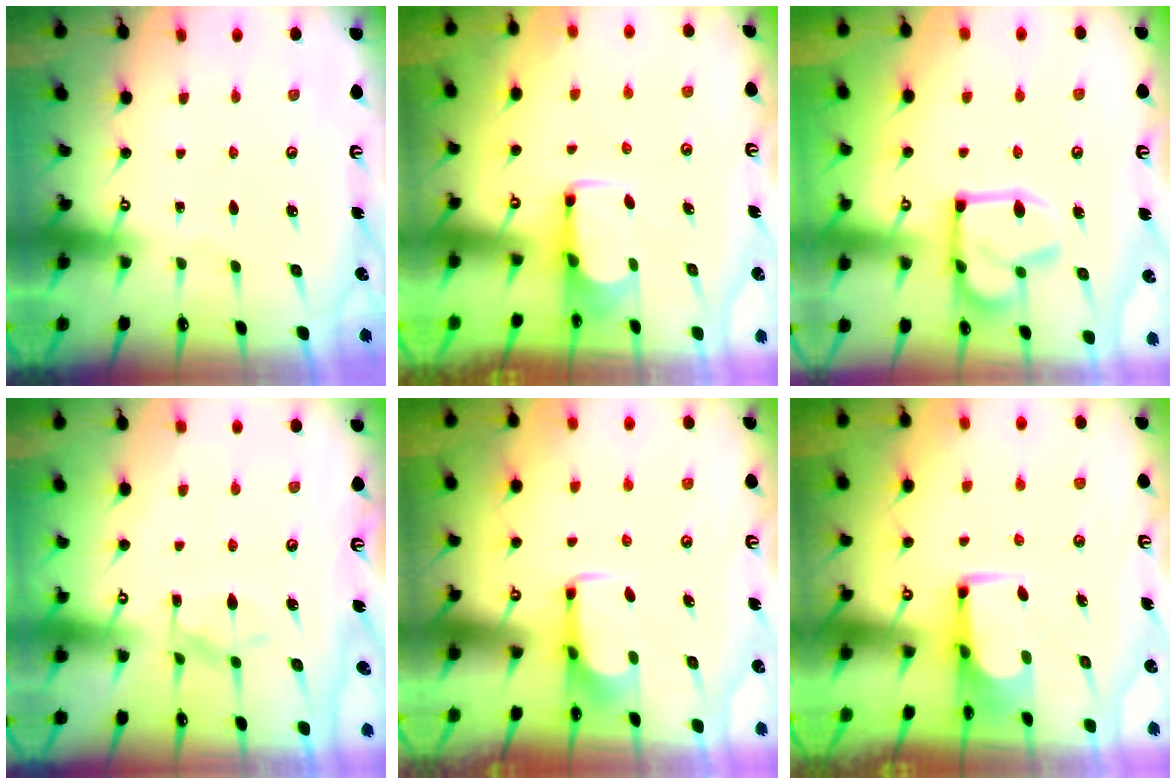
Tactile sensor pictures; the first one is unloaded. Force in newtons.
{"total": 1.7, "press": 1.6, "slide": 0.5}
{"total": 9.0, "press": 9.0, "slide": 0.9}
{"total": 9.2, "press": 9.2, "slide": 0.8}
{"total": 2.0, "press": 2.0, "slide": 0.2}
{"total": 0.6, "press": 0.3, "slide": 0.5}